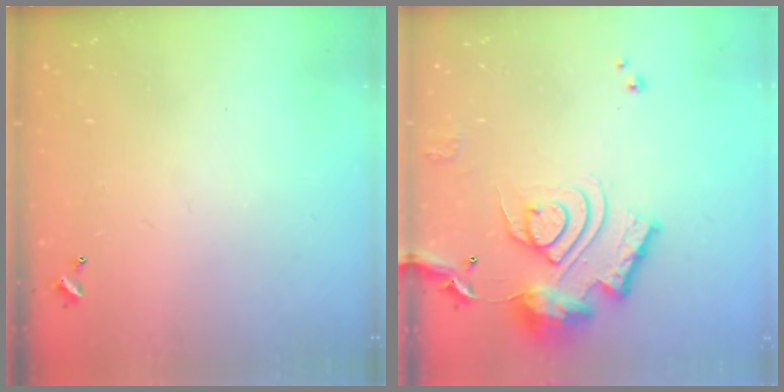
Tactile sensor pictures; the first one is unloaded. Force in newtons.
{"total": 15.8, "press": 15.8, "slide": 1.0}